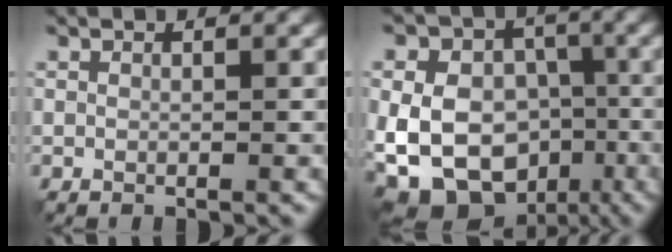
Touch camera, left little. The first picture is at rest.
{"total": 15.7, "force": [-3.5, 12.6, 8.6], "torque": [-0.155, 0.013, -0.083]}